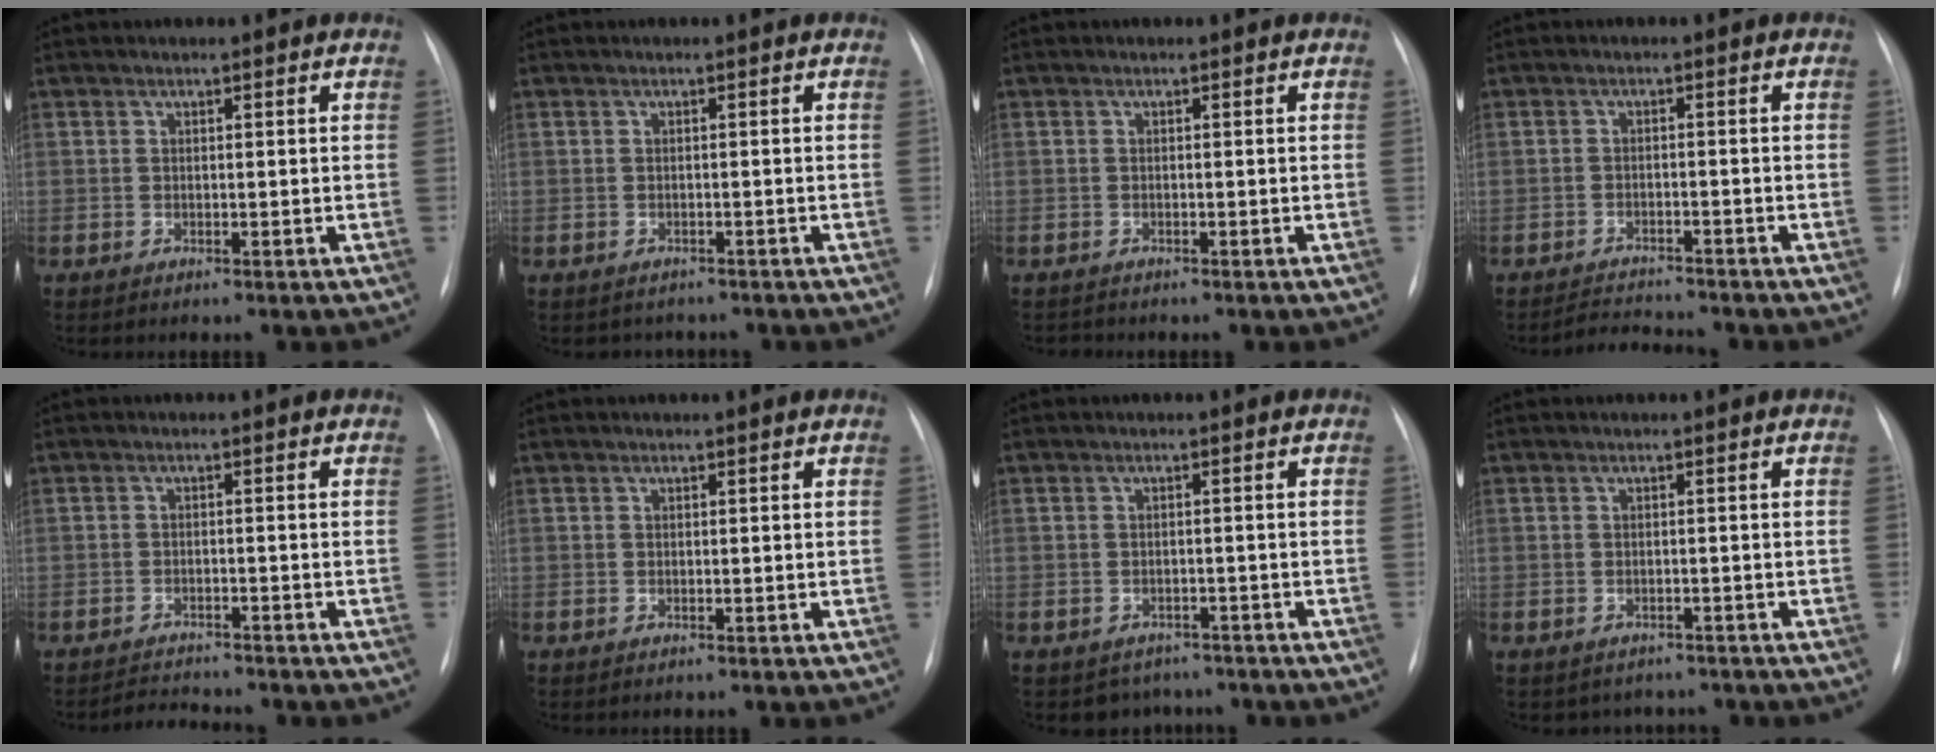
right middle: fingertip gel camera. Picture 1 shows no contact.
{"total": 2.6, "force": [-2.3, 1.2, -0.1], "torque": [-0.001, 0.005, -0.029]}
{"total": 0.8, "force": [-0.7, 0.2, -0.2], "torque": [-0.003, -0.005, -0.012]}
{"total": 4.1, "force": [-4.1, -0.1, 0.3], "torque": [-0.008, -0.013, -0.068]}
{"total": 3.6, "force": [-3.6, 0.0, 0.3], "torque": [-0.009, -0.014, -0.058]}
{"total": 0.0}
{"total": 4.0, "force": [-3.3, 2.2, -0.2], "torque": [0.007, 0.012, -0.043]}
{"total": 3.4, "force": [-2.9, 1.7, -0.1], "torque": [0.002, 0.011, -0.035]}